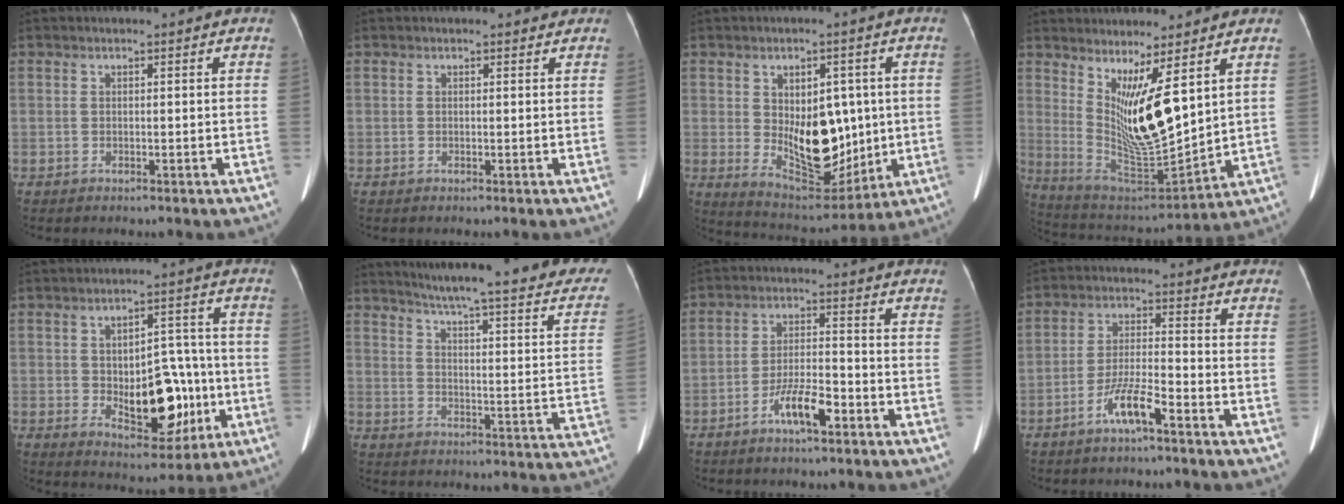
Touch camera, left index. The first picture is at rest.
{"total": 1.0, "force": [0.9, 0.4, -0.1], "torque": [-0.007, -0.004, 0.003]}
{"total": 12.2, "force": [0.1, 6.5, 10.3], "torque": [-0.161, 0.002, 0.025]}
{"total": 11.7, "force": [4.8, 1.7, 10.5], "torque": [-0.198, -0.032, 0.104]}
{"total": 11.8, "force": [-2.4, 6.0, 9.9], "torque": [-0.134, 0.014, -0.022]}
{"total": 27.1, "force": [22.5, 2.5, 14.8], "torque": [-0.208, -0.057, 0.265]}
{"total": 6.2, "force": [-3.6, 1.2, 4.9], "torque": [-0.099, 0.001, -0.064]}
{"total": 6.2, "force": [-3.9, 0.5, 4.8], "torque": [-0.100, -0.001, -0.074]}